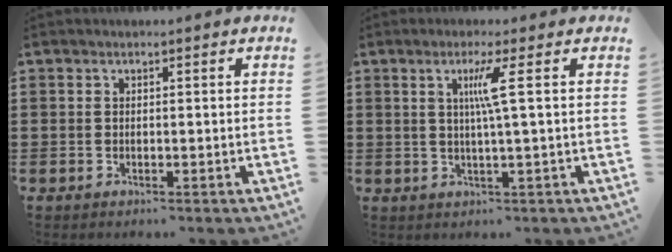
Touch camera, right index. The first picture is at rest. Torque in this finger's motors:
{"motor_torque": [0.47, -0.23, 0.10, 0.12]}